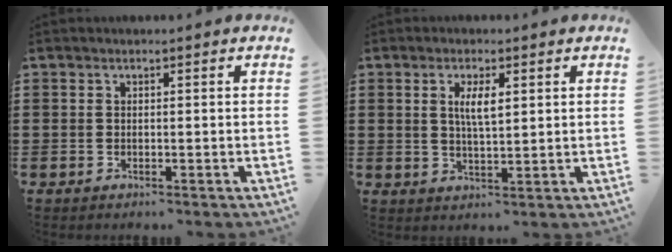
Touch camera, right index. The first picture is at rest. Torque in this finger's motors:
{"motor_torque": [0.19, 0.18, 0.12, 0.05]}